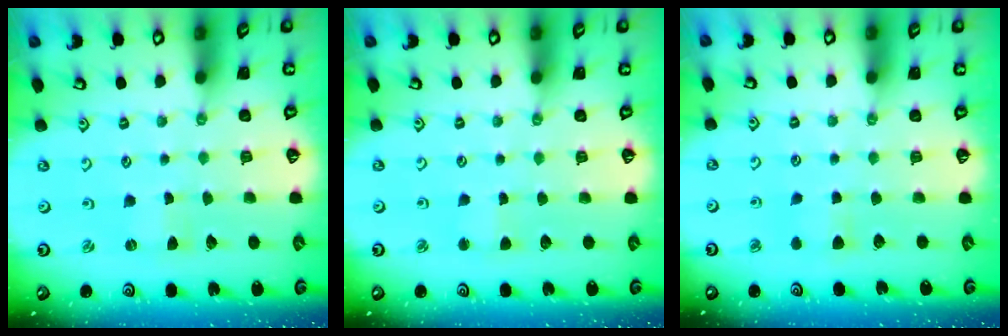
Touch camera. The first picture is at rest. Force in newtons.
{"total": 2.1, "press": 2.1, "slide": 0.2}
{"total": 5.0, "press": 4.9, "slide": 0.5}